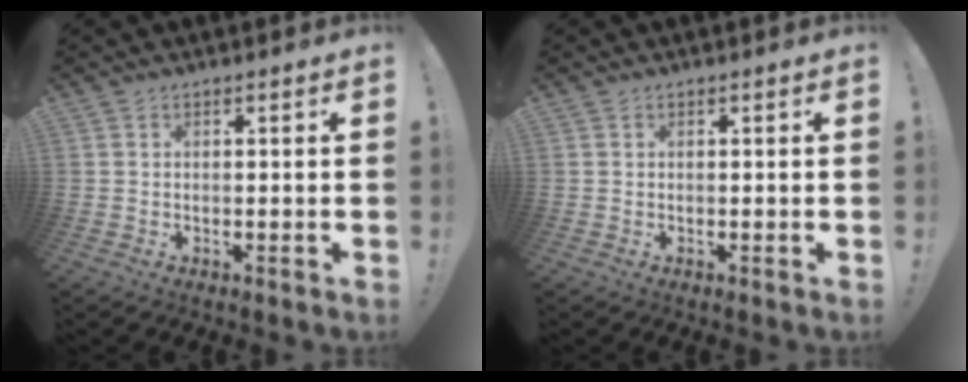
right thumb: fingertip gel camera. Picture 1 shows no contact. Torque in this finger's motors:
{"motor_torque": [0.04, 0.03, -0.04, 0.06, 0.02]}